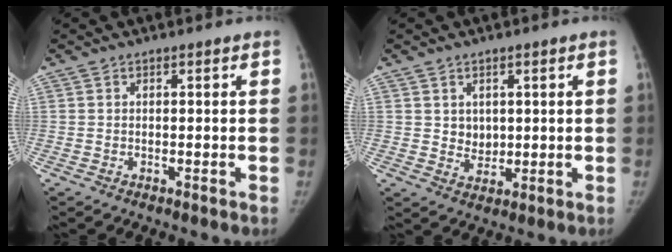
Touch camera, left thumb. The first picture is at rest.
{"total": 3.4, "force": [1.0, 2.9, 1.4], "torque": [-0.005, -0.011, 0.026]}